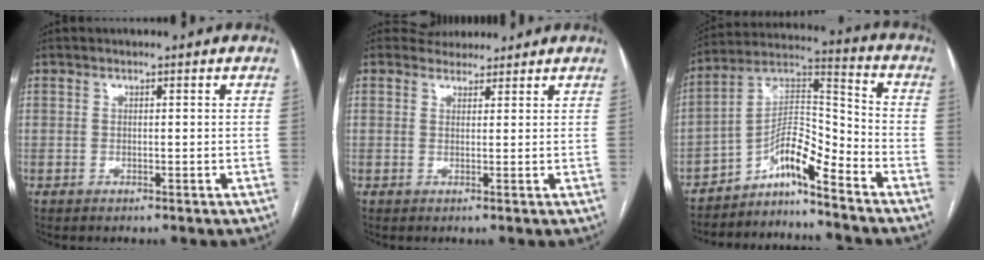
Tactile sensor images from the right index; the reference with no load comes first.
{"total": 2.7, "force": [2.4, 1.2, -0.3], "torque": [0.001, 0.015, 0.035]}
{"total": 9.0, "force": [-6.8, 1.2, 5.9], "torque": [-0.110, 0.035, -0.118]}